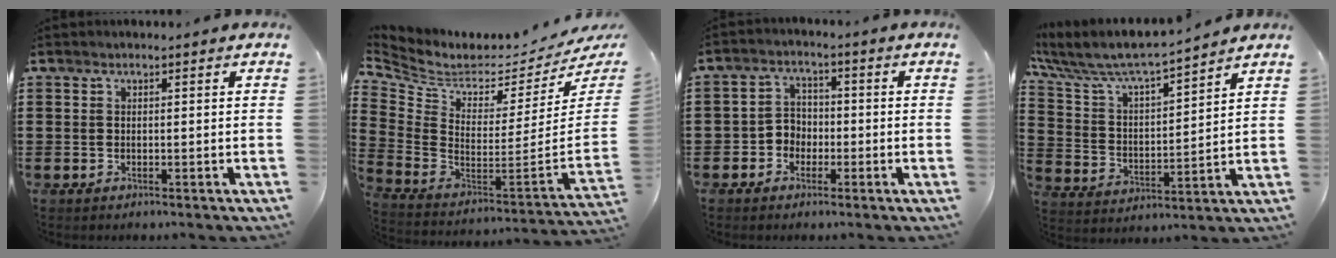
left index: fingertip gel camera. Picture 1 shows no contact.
{"total": 2.9, "force": [1.8, 1.7, 1.5], "torque": [-0.053, -0.045, 0.025]}
{"total": 3.5, "force": [-1.6, 2.8, 1.2], "torque": [-0.033, 0.008, -0.037]}
{"total": 7.1, "force": [6.6, 0.6, 2.5], "torque": [-0.082, -0.048, 0.110]}